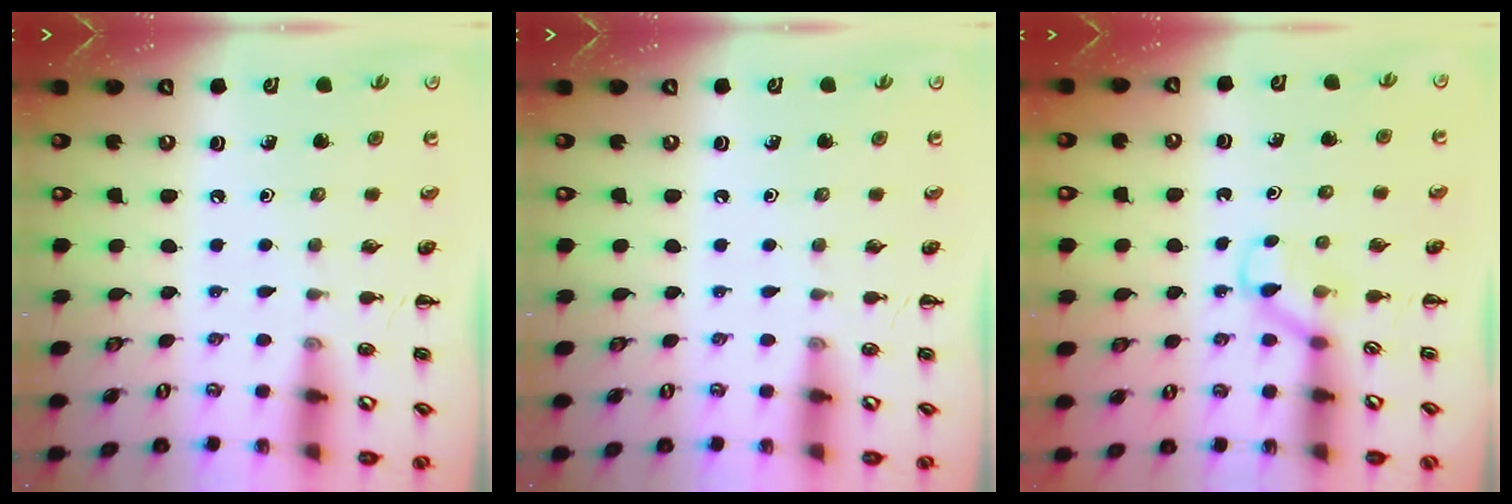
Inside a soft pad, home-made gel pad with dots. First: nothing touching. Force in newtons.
{"total": 0.0}
{"total": 3.7, "press": 3.6, "slide": 1.0}